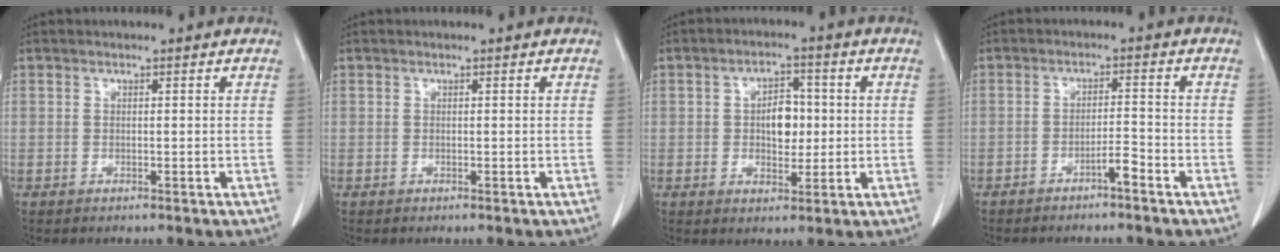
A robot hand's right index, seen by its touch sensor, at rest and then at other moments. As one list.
[{"total": 0.0}, {"total": 5.8, "force": [0.3, 3.3, 4.7], "torque": [-0.075, 0.010, 0.008]}, {"total": 2.6, "force": [-1.9, 0.1, 1.8], "torque": [-0.025, 0.002, -0.033]}]